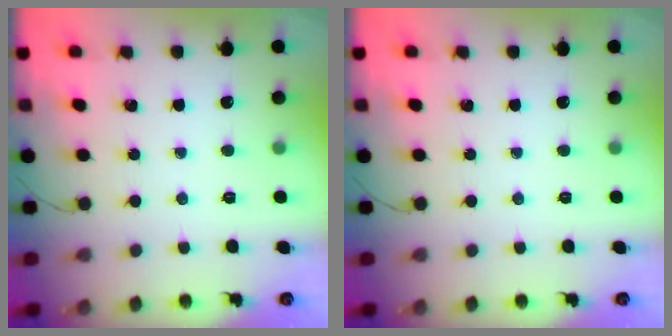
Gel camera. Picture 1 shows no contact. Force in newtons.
{"total": 0.0}